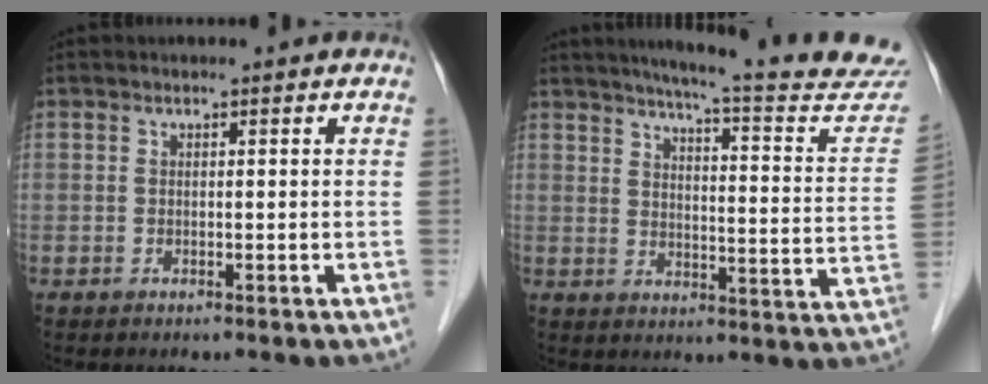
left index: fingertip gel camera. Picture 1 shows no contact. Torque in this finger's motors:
{"motor_torque": [-0.14, -0.44, 0.29, 0.08]}